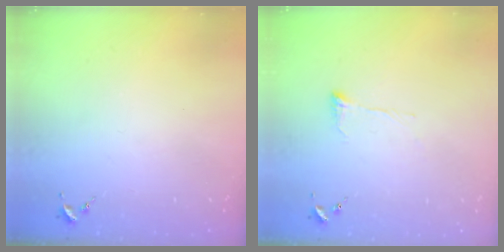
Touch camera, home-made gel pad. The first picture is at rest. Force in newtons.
{"total": 6.9, "press": 6.9, "slide": 0.1}